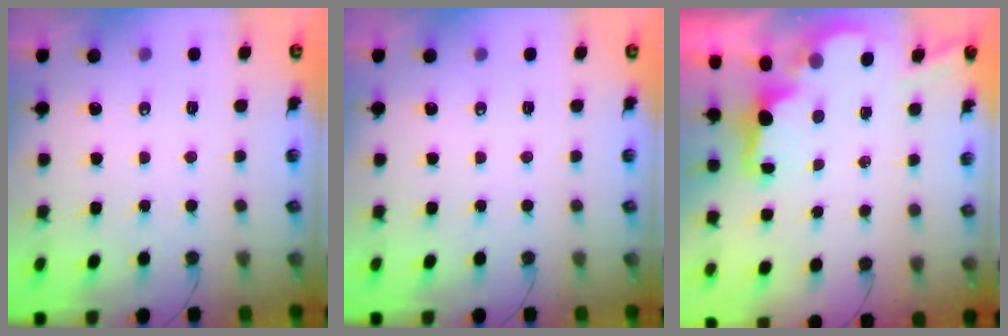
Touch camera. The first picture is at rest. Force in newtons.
{"total": 0.0}
{"total": 2.1, "press": 1.9, "slide": 0.8}